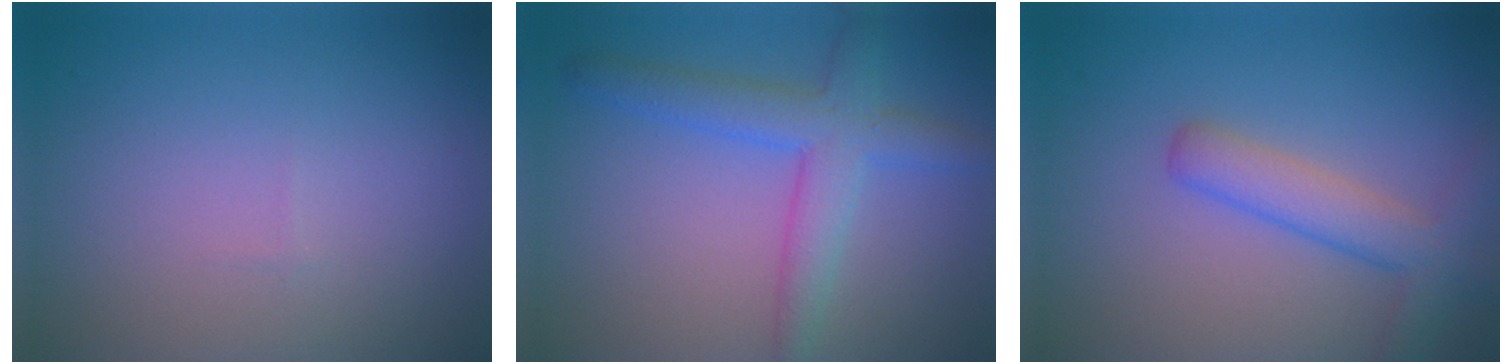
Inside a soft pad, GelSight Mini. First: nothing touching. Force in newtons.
{"total": 4.6, "press": 4.6, "slide": 0.2}
{"total": 4.0, "press": 4.0, "slide": 0.2}